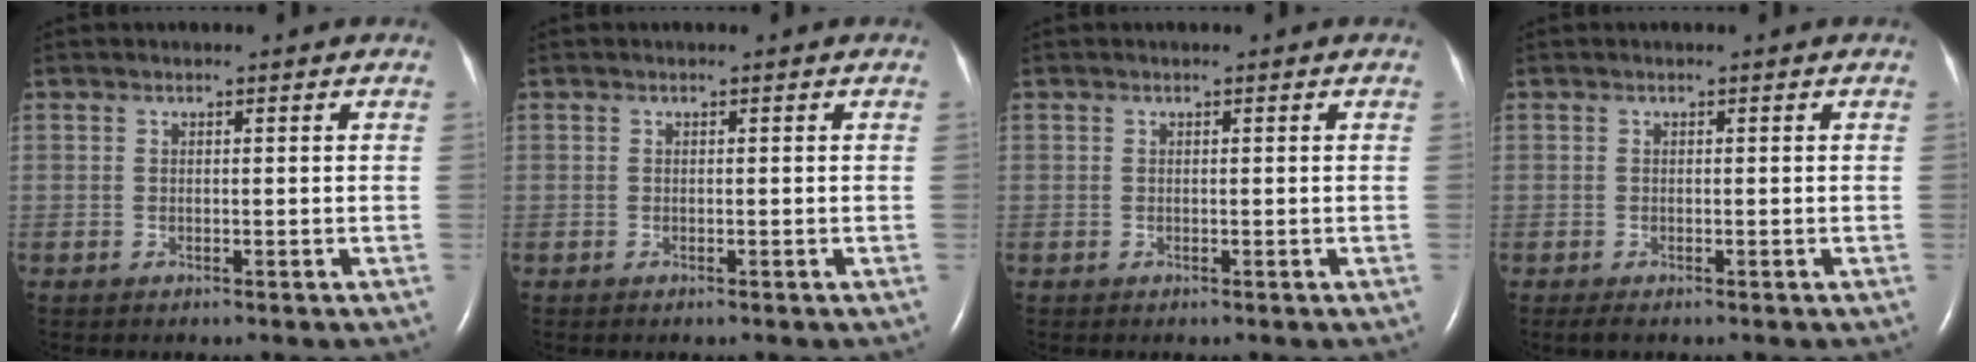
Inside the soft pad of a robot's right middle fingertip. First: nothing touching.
{"total": 0.0}
{"total": 0.0}
{"total": 1.0, "force": [-0.7, 0.2, 0.7], "torque": [-0.017, -0.003, -0.010]}